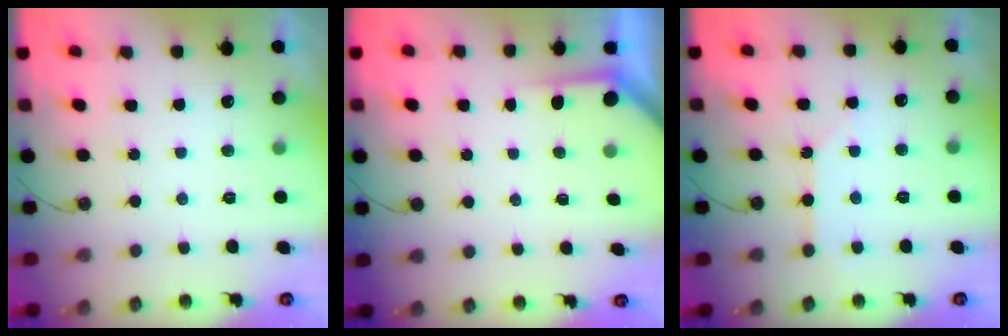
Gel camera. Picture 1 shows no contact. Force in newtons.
{"total": 2.0, "press": 2.0, "slide": 0.2}
{"total": 3.0, "press": 3.0, "slide": 0.4}